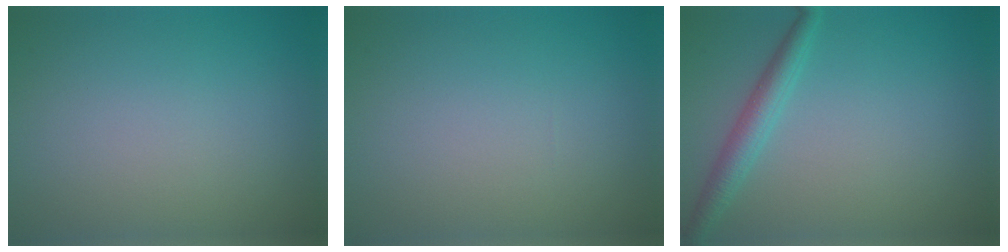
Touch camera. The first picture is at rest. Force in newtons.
{"total": 0.0}
{"total": 2.6, "press": 2.6, "slide": 0.1}